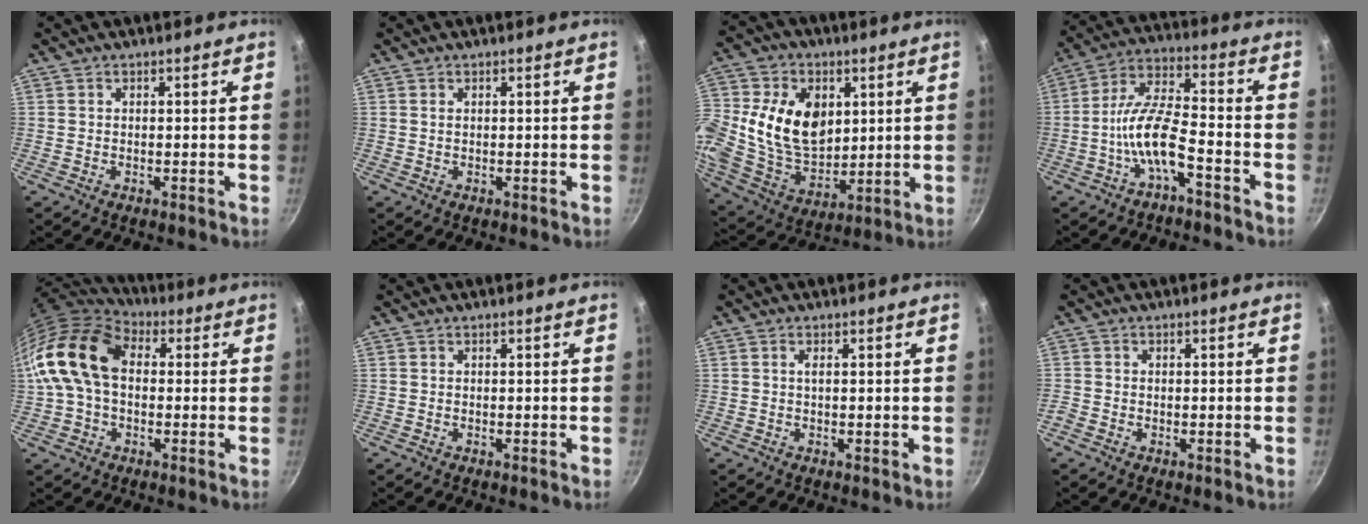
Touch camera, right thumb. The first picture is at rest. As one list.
[{"total": 0.5, "force": [0.2, 0.3, 0.4], "torque": [-0.007, 0.001, 0.004]}, {"total": 19.8, "force": [3.7, 14.3, 13.1], "torque": [-0.233, -0.009, 0.072]}, {"total": 10.3, "force": [-5.0, 3.7, 8.2], "torque": [-0.166, 0.049, -0.097]}, {"total": 17.3, "force": [1.6, 11.8, 12.5], "torque": [-0.224, 0.034, 0.013]}, {"total": 0.0}, {"total": 1.0, "force": [0.2, 0.2, 1.0], "torque": [-0.018, 0.000, 0.003]}, {"total": 1.0, "force": [-0.3, 0.9, 0.3], "torque": [-0.006, 0.002, -0.008]}]